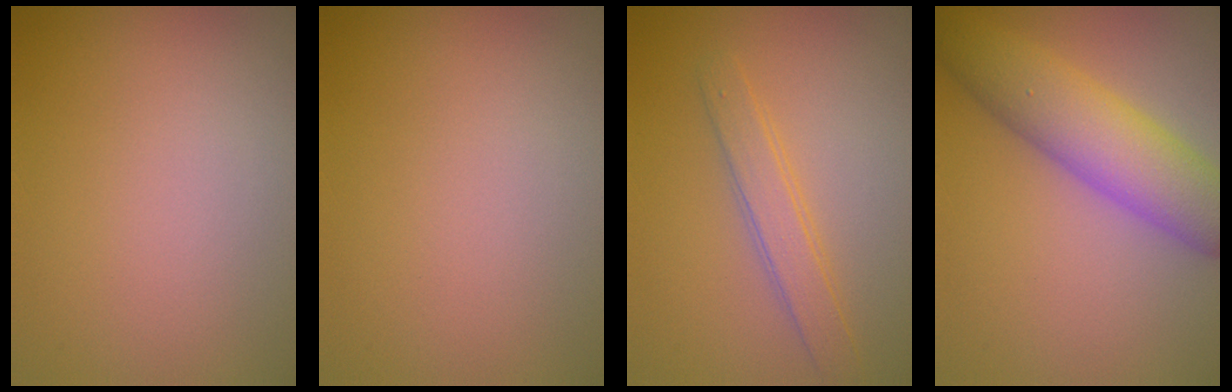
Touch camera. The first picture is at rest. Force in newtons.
{"total": 0.0}
{"total": 2.4, "press": 2.4, "slide": 0.1}
{"total": 6.7, "press": 6.7, "slide": 0.1}